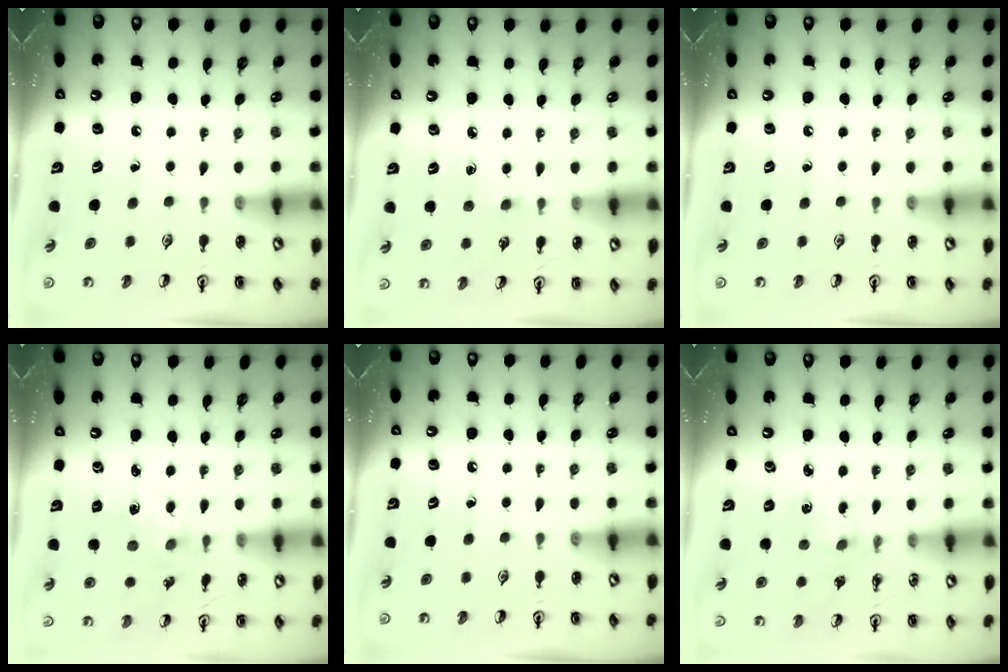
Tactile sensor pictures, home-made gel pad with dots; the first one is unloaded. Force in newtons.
{"total": 2.7, "press": 2.7, "slide": 0.4}
{"total": 0.0}
{"total": 1.0, "press": 1.0, "slide": 0.2}
{"total": 0.0}
{"total": 2.7, "press": 2.6, "slide": 0.4}